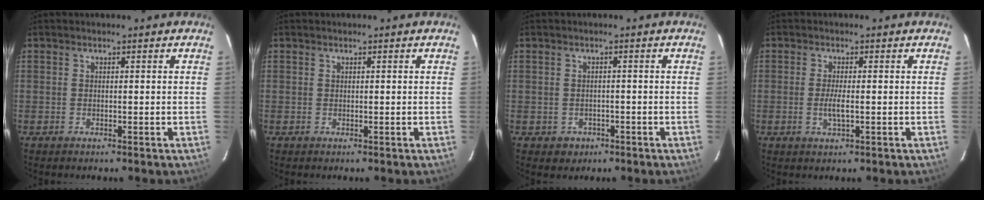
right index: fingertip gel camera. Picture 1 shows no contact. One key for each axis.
{"total": 0.0}
{"total": 3.1, "fx": -1.2, "fy": 2.8, "fz": 0.5, "tx": -0.017, "ty": 0.004, "tz": -0.008}
{"total": 2.9, "fx": -0.5, "fy": 0.4, "fz": 2.8, "tx": -0.053, "ty": -0.007, "tz": -0.011}